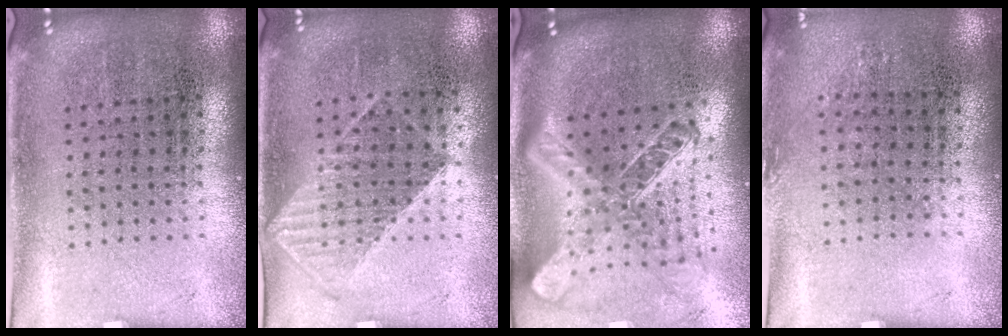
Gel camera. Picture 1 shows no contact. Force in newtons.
{"total": 1.0, "press": 0.9, "slide": 0.5}
{"total": 2.7, "press": 2.0, "slide": 1.8}
{"total": 0.7, "press": 0.6, "slide": 0.4}